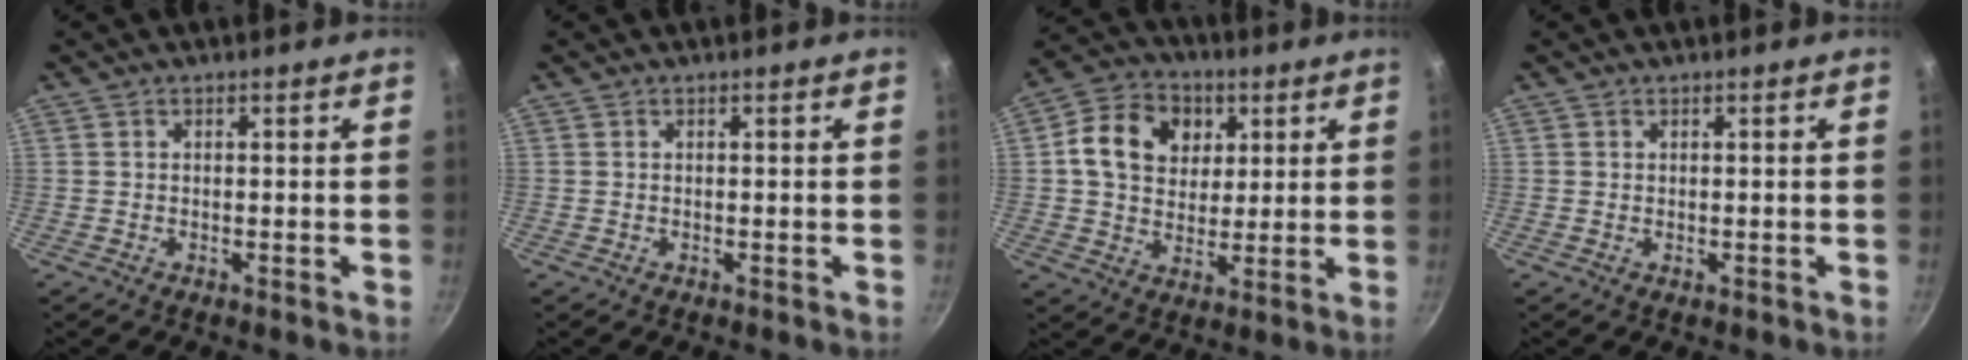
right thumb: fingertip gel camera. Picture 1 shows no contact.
{"total": 0.0}
{"total": 13.3, "force": [3.7, 10.6, 7.1], "torque": [-0.099, 0.002, 0.051]}
{"total": 0.0}